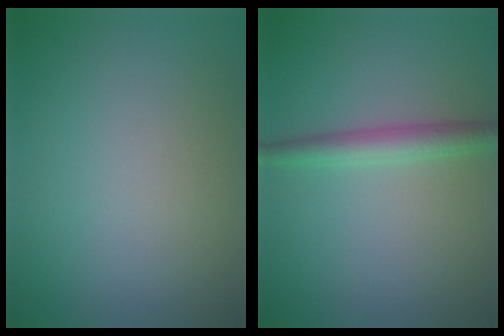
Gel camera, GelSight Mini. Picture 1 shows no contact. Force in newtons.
{"total": 2.7, "press": 2.7, "slide": 0.1}